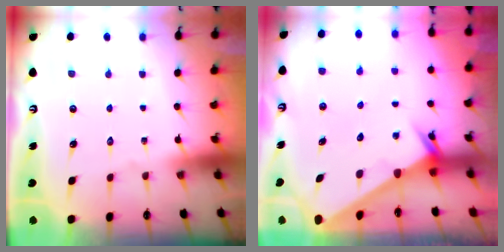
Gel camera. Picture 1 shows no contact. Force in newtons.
{"total": 2.2, "press": 2.2, "slide": 0.1}